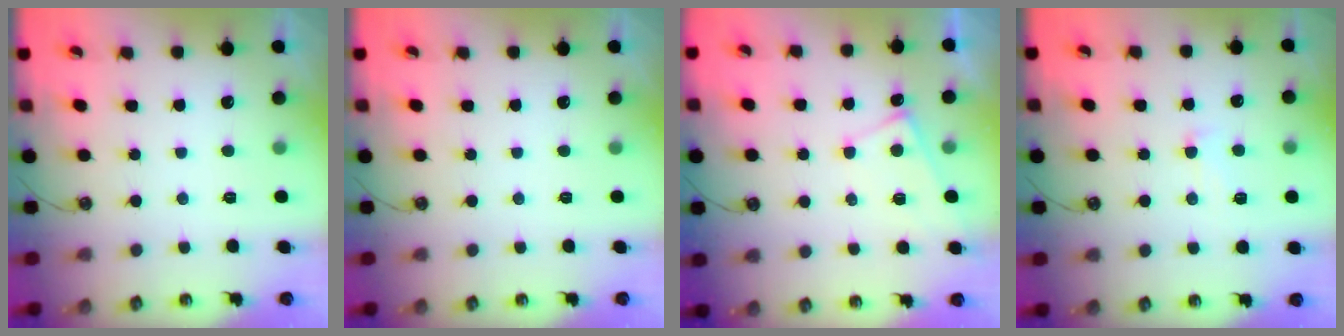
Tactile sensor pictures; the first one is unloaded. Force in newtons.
{"total": 0.0}
{"total": 3.9, "press": 3.9, "slide": 0.2}
{"total": 1.3, "press": 0.8, "slide": 1.0}